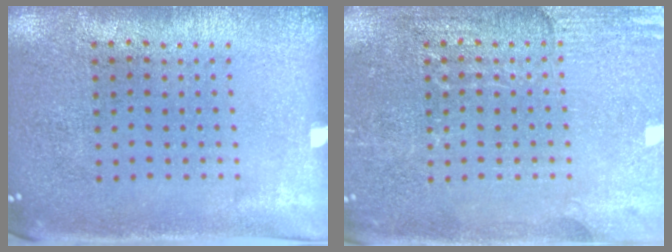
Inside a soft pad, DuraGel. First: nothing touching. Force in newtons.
{"total": 2.9, "press": 2.9, "slide": 0.3}